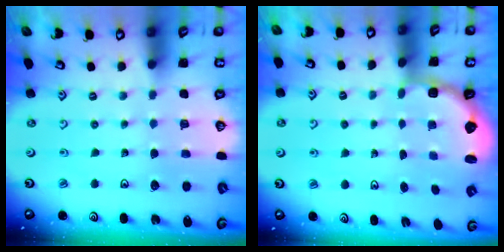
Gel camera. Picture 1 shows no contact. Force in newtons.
{"total": 2.9, "press": 2.4, "slide": 1.6}